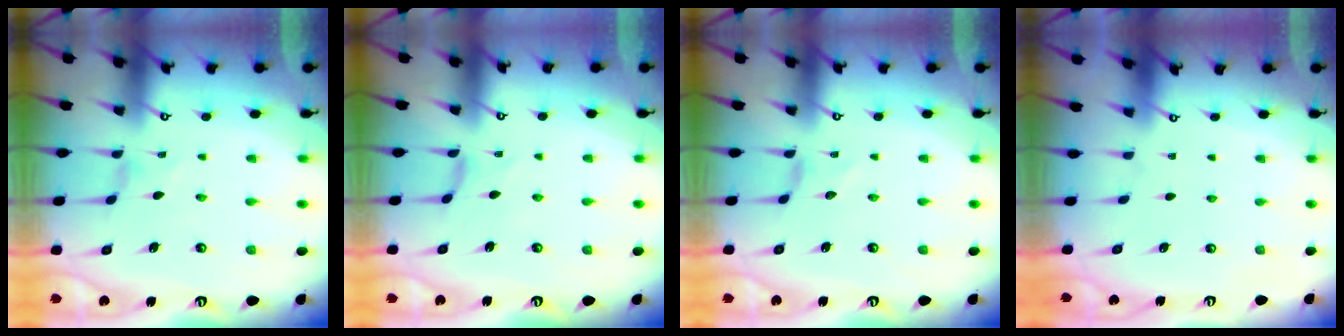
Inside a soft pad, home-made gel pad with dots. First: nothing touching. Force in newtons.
{"total": 0.0}
{"total": 0.0}
{"total": 0.0}